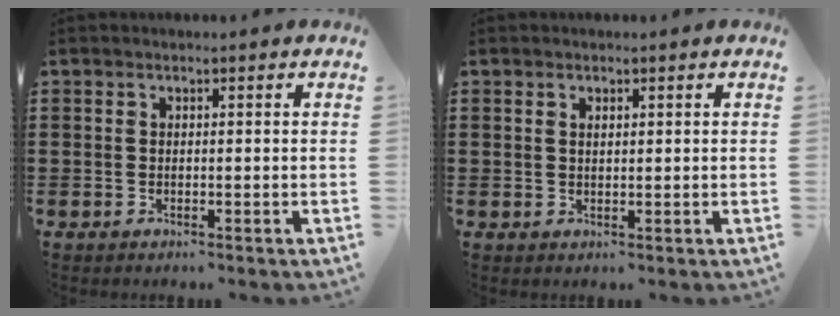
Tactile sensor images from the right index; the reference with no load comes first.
{"total": 0.9, "force": [0.5, 0.4, 0.6], "torque": [-0.013, 0.003, 0.009]}